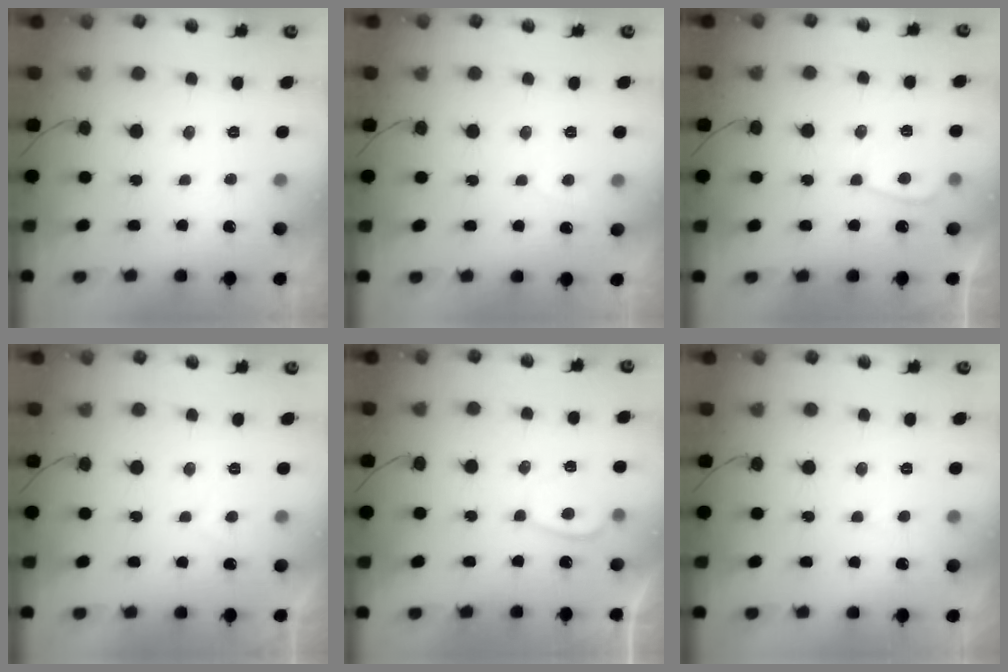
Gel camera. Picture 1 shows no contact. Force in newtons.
{"total": 2.1, "press": 2.1, "slide": 0.3}
{"total": 3.4, "press": 3.3, "slide": 0.7}
{"total": 1.7, "press": 1.5, "slide": 0.7}
{"total": 3.5, "press": 3.4, "slide": 0.8}
{"total": 4.6, "press": 4.6, "slide": 0.5}